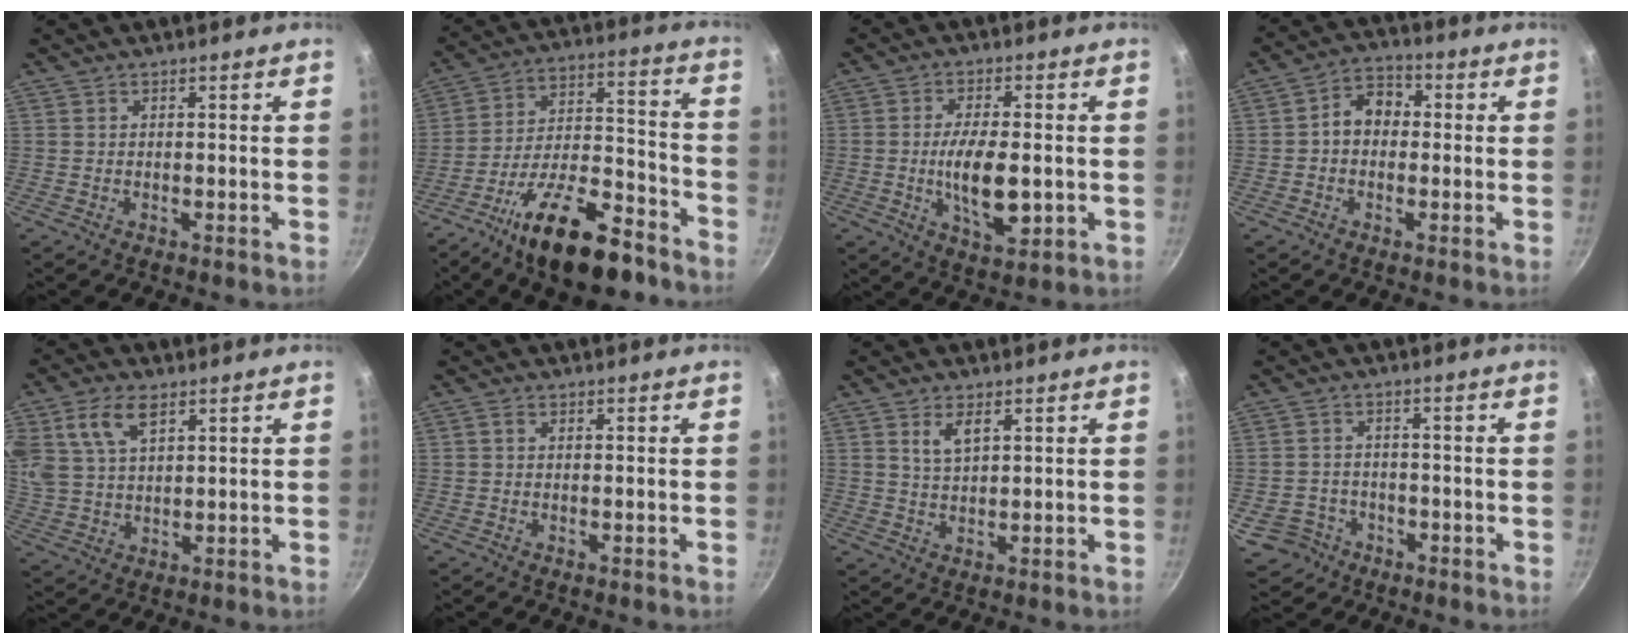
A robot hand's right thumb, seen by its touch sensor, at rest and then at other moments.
{"total": 20.1, "force": [-13.2, 7.3, 13.3], "torque": [-0.192, 0.081, -0.212]}
{"total": 10.4, "force": [-1.4, 4.4, 9.3], "torque": [-0.156, -0.001, -0.020]}
{"total": 6.3, "force": [-0.1, 5.0, 3.8], "torque": [-0.028, 0.021, -0.017]}
{"total": 10.6, "force": [5.0, 6.0, 7.2], "torque": [-0.136, -0.007, 0.101]}
{"total": 0.7, "force": [0.1, 0.6, 0.4], "torque": [-0.008, 0.005, 0.001]}
{"total": 4.1, "force": [1.9, 2.0, 3.1], "torque": [-0.051, -0.011, 0.039]}
{"total": 6.1, "force": [-2.8, 5.2, 1.6], "torque": [-0.015, 0.028, -0.040]}